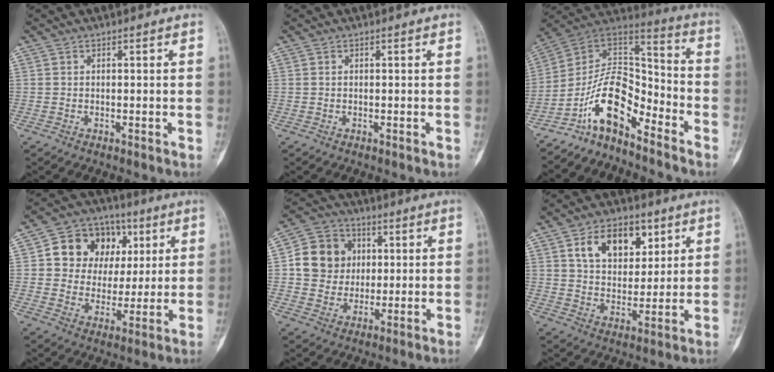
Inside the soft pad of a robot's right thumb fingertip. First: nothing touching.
{"total": 0.0}
{"total": 13.5, "force": [-8.6, 6.1, 8.5], "torque": [-0.126, 0.104, -0.166]}
{"total": 14.7, "force": [4.2, 12.0, 7.4], "torque": [-0.066, 0.007, 0.071]}
{"total": 11.8, "force": [1.8, 10.7, 4.6], "torque": [-0.047, 0.006, 0.029]}
{"total": 12.3, "force": [5.4, 8.0, 7.7], "torque": [-0.082, -0.021, 0.094]}